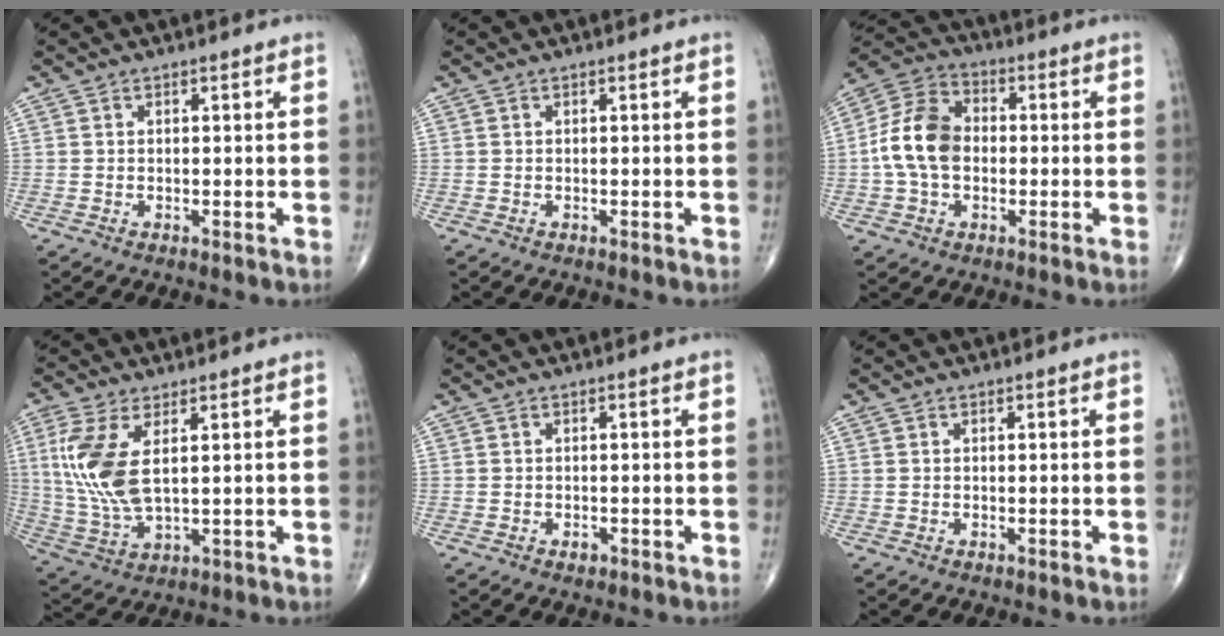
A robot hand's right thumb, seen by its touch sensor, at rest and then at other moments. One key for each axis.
{"total": 0.0}
{"total": 11.8, "fx": -0.6, "fy": 8.2, "fz": 8.4, "tx": -0.153, "ty": 0.030, "tz": -0.022}
{"total": 11.8, "fx": 2.8, "fy": 5.1, "fz": 10.2, "tx": -0.240, "ty": -0.012, "tz": 0.068}
{"total": 0.9, "fx": -0.5, "fy": 0.6, "fz": 0.5, "tx": -0.003, "ty": 0.001, "tz": -0.008}
{"total": 0.0}